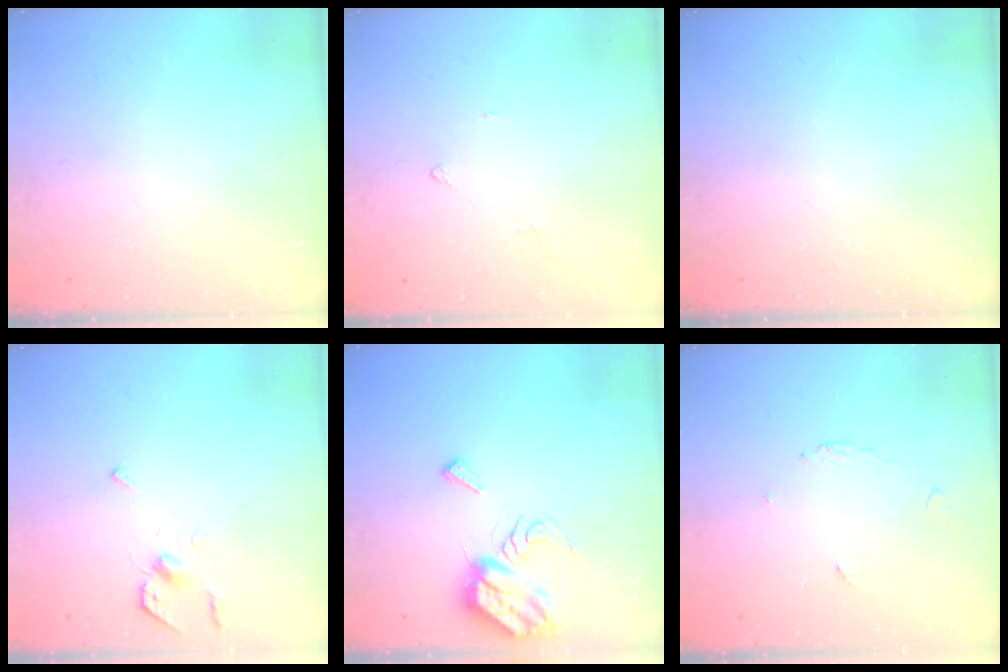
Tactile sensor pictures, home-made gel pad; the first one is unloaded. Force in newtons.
{"total": 2.6, "press": 2.6, "slide": 0.5}
{"total": 0.0}
{"total": 4.1, "press": 4.0, "slide": 0.7}
{"total": 11.5, "press": 11.4, "slide": 0.9}
{"total": 2.7, "press": 2.7, "slide": 0.4}